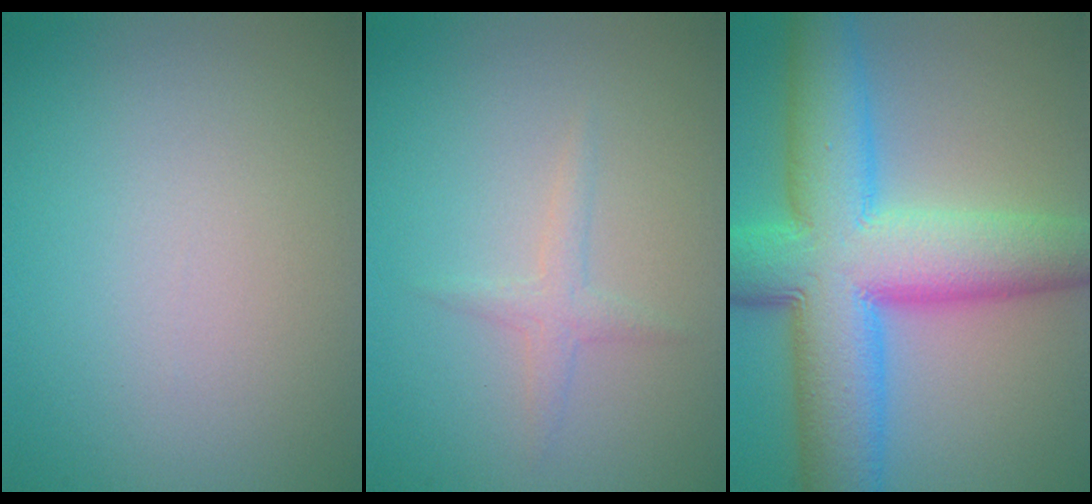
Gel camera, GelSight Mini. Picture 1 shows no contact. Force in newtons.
{"total": 1.3, "press": 1.3, "slide": 0.0}
{"total": 13.6, "press": 13.6, "slide": 0.4}